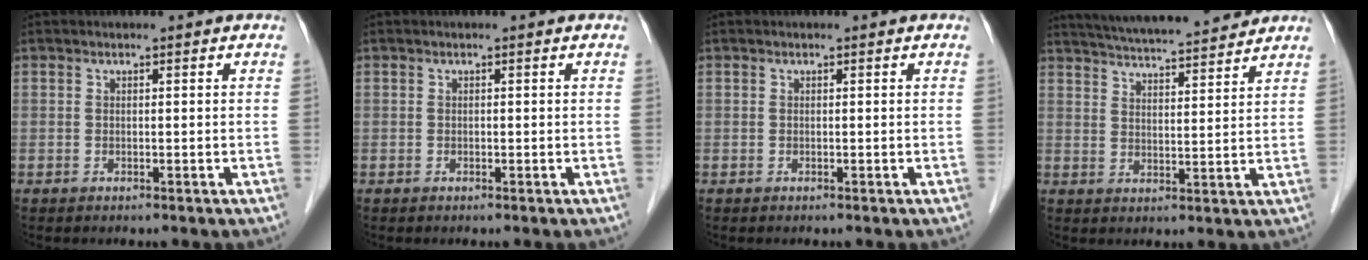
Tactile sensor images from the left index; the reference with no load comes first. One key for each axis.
{"total": 0.0}
{"total": 0.0}
{"total": 15.1, "fx": 14.0, "fy": 0.7, "fz": 5.7, "tx": -0.104, "ty": 0.018, "tz": 0.206}